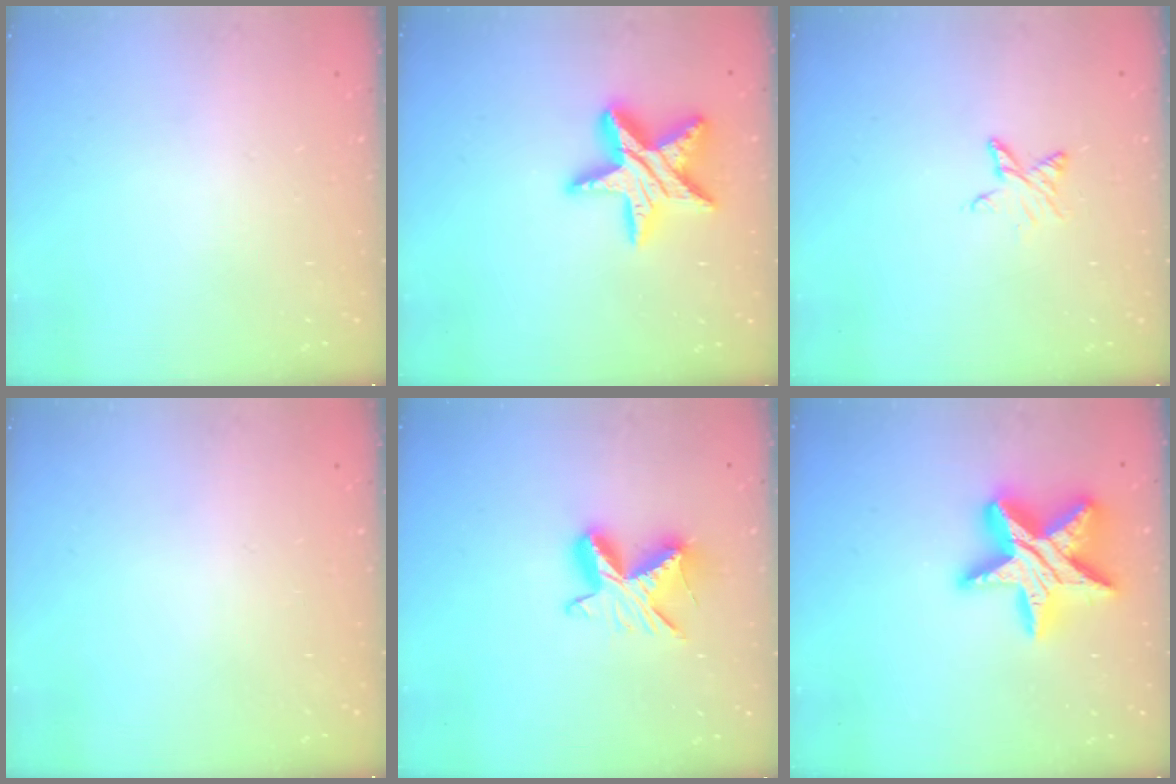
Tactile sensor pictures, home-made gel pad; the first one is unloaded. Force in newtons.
{"total": 16.3, "press": 16.3, "slide": 1.1}
{"total": 5.9, "press": 5.9, "slide": 0.6}
{"total": 0.0}
{"total": 9.2, "press": 9.2, "slide": 0.6}
{"total": 20.3, "press": 20.2, "slide": 1.8}